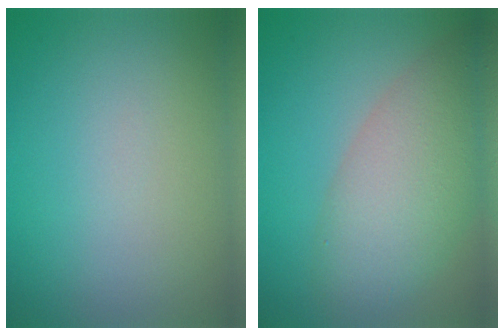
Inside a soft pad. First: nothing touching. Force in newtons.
{"total": 7.6, "press": 7.5, "slide": 0.6}